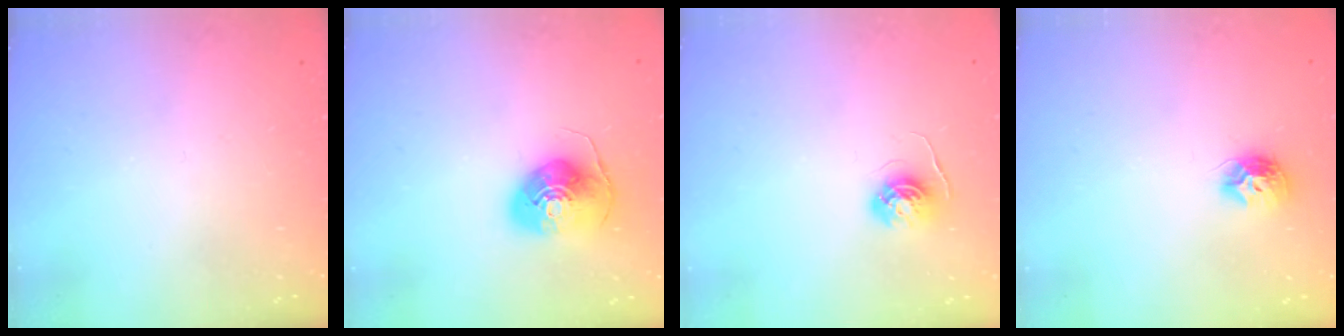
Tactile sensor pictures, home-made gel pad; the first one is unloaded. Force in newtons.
{"total": 9.8, "press": 9.7, "slide": 1.4}
{"total": 4.3, "press": 4.3, "slide": 0.5}
{"total": 8.6, "press": 8.5, "slide": 0.1}